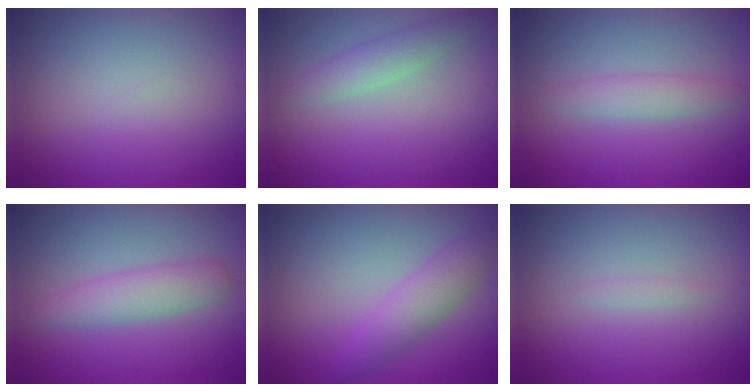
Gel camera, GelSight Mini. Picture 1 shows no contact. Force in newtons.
{"total": 2.0, "press": 2.0, "slide": 0.1}
{"total": 2.0, "press": 2.0, "slide": 0.1}
{"total": 3.0, "press": 3.0, "slide": 0.1}
{"total": 2.9, "press": 2.9, "slide": 0.1}
{"total": 0.6, "press": 0.6, "slide": 0.0}